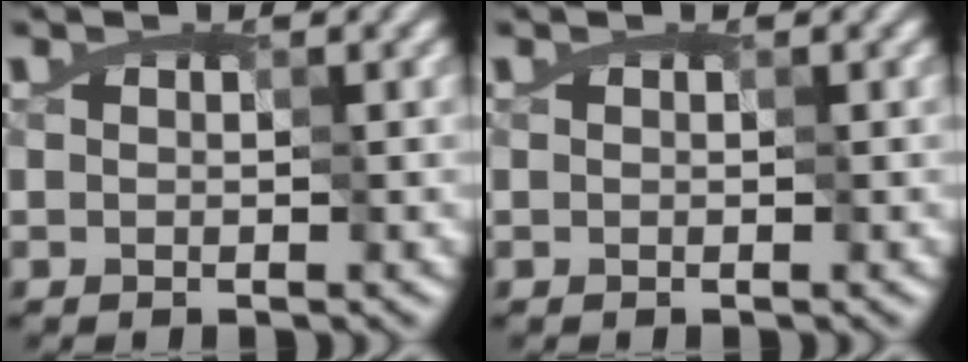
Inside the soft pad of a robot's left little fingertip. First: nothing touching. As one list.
[{"total": 0.0}]